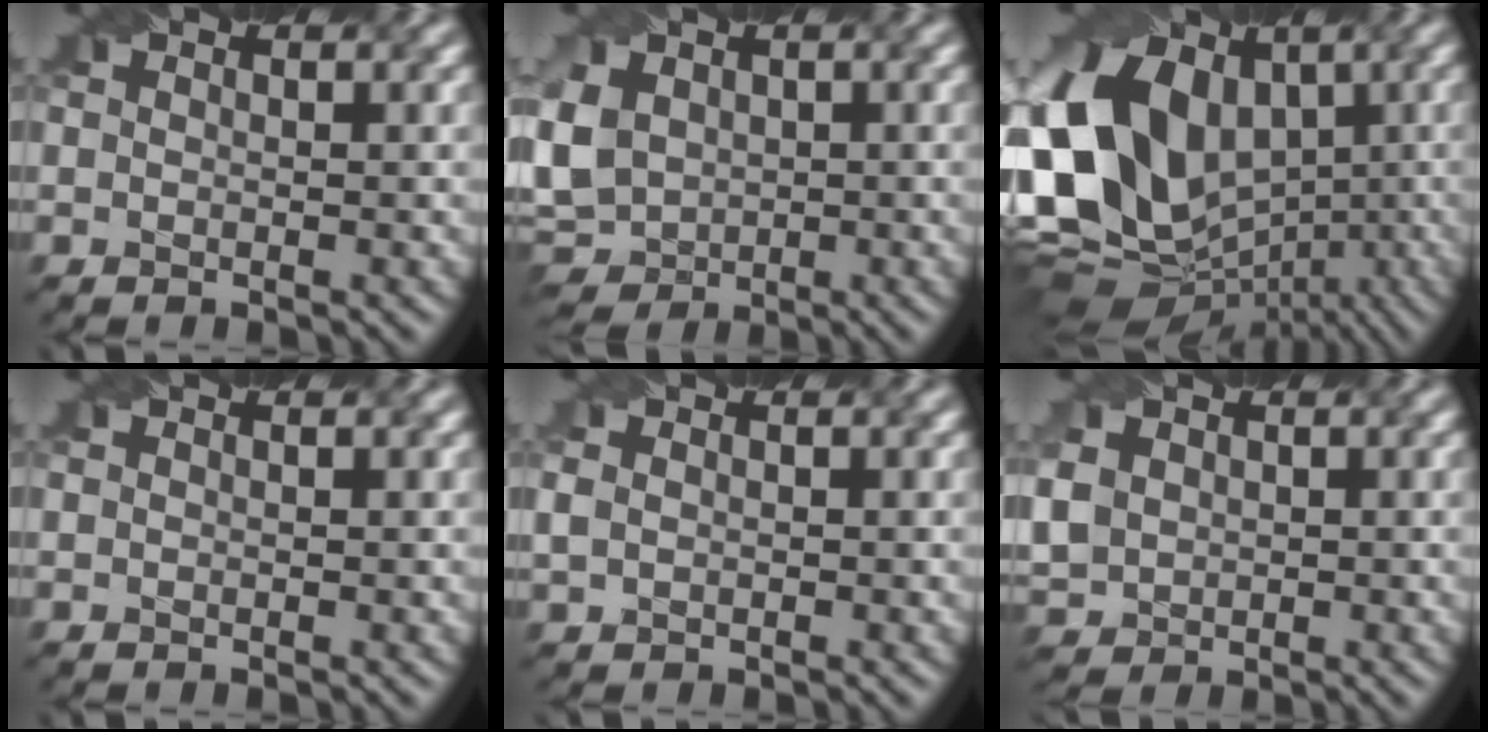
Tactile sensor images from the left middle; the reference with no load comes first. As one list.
[{"total": 6.4, "force": [0.6, 5.1, 3.7], "torque": [-0.112, 0.013, 0.007]}, {"total": 20.1, "force": [0.8, 15.1, 13.3], "torque": [-0.271, 0.011, 0.030]}, {"total": 0.0}, {"total": 1.4, "force": [0.2, 1.1, 0.9], "torque": [-0.022, 0.001, 0.008]}, {"total": 3.1, "force": [0.8, 2.7, 1.3], "torque": [-0.057, 0.004, 0.021]}]